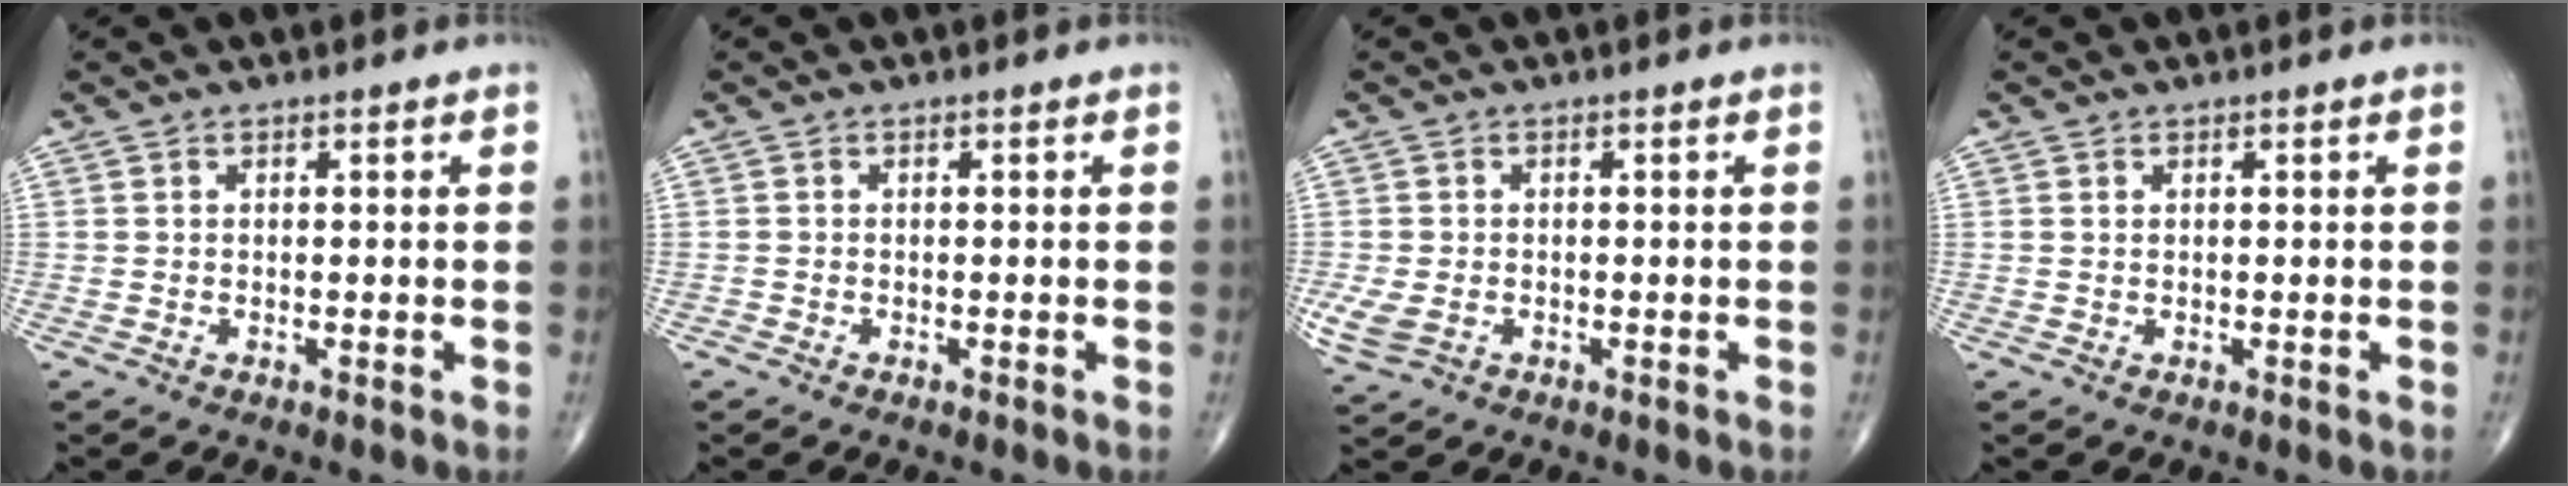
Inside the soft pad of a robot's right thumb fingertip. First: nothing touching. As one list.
[{"total": 0.0}, {"total": 4.1, "force": [-1.1, 2.8, 2.7], "torque": [-0.071, 0.000, -0.014]}, {"total": 0.0}]